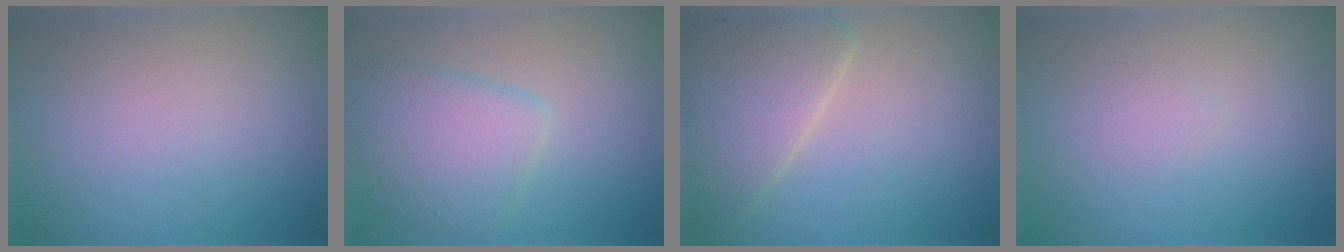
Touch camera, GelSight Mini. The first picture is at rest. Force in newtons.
{"total": 4.3, "press": 4.3, "slide": 0.2}
{"total": 6.0, "press": 6.0, "slide": 0.3}
{"total": 0.7, "press": 0.7, "slide": 0.0}